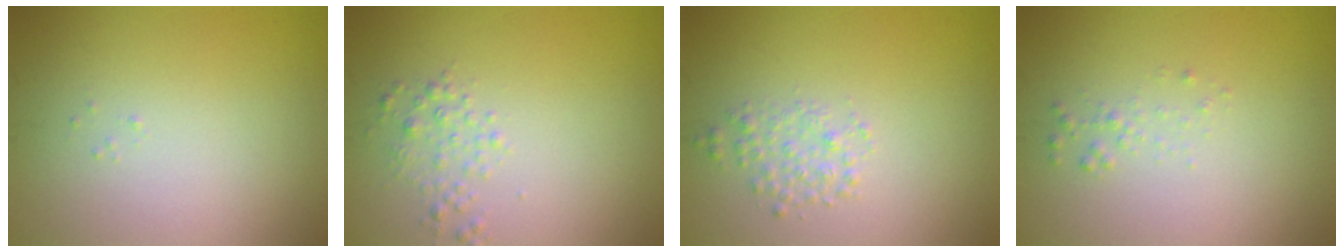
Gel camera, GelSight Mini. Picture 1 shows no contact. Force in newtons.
{"total": 1.5, "press": 1.5, "slide": 0.0}
{"total": 1.6, "press": 1.6, "slide": 0.0}
{"total": 0.8, "press": 0.8, "slide": 0.1}